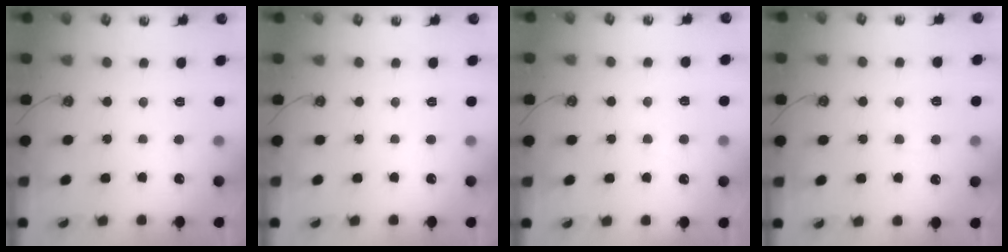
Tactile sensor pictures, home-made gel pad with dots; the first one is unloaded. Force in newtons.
{"total": 0.0}
{"total": 0.5, "press": 0.3, "slide": 0.4}
{"total": 0.9, "press": 0.4, "slide": 0.8}